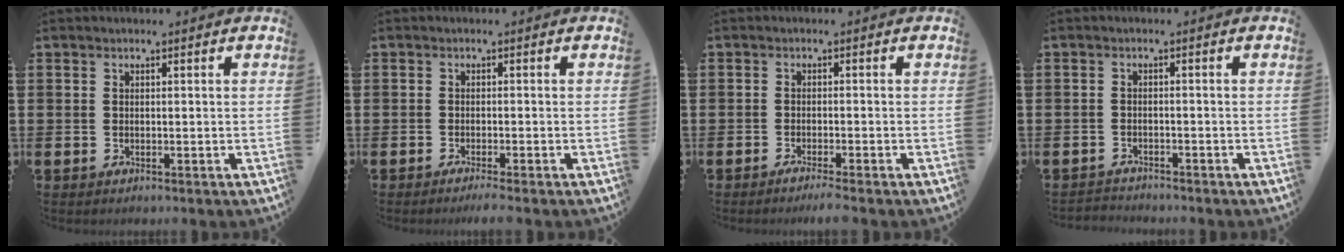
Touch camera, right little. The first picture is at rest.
{"total": 1.2, "force": [-0.9, 0.0, 0.8], "torque": [-0.012, -0.002, -0.016]}
{"total": 1.5, "force": [-1.1, 0.0, 1.0], "torque": [-0.016, 0.000, -0.021]}
{"total": 1.3, "force": [-1.3, 0.1, -0.2], "torque": [-0.001, 0.003, -0.029]}